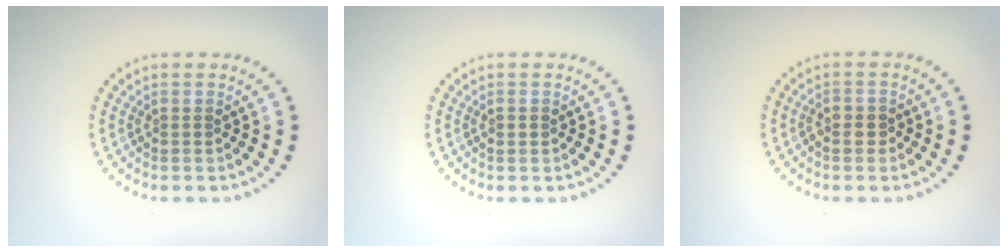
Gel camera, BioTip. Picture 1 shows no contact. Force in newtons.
{"total": 0.9, "press": 0.9, "slide": 0.1}
{"total": 1.2, "press": 1.1, "slide": 0.5}